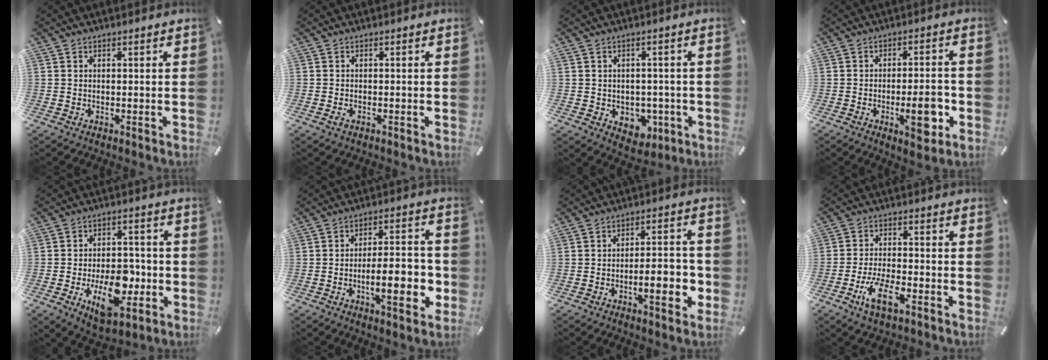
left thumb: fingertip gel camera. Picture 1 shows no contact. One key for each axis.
{"total": 1.2, "fx": -0.6, "fy": 0.6, "fz": 0.9, "tx": -0.015, "ty": 0.001, "tz": -0.011}
{"total": 5.7, "fx": -1.0, "fy": 5.0, "fz": 2.4, "tx": -0.014, "ty": 0.002, "tz": -0.016}
{"total": 10.2, "fx": -3.2, "fy": 4.0, "fz": 8.9, "tx": -0.108, "ty": 0.008, "tz": -0.046}
{"total": 14.0, "fx": -4.5, "fy": 8.2, "fz": 10.5, "tx": -0.164, "ty": 0.003, "tz": -0.075}
{"total": 14.0, "fx": -3.6, "fy": 4.9, "fz": 12.6, "tx": -0.186, "ty": 0.004, "tz": -0.059}
{"total": 10.3, "fx": -3.2, "fy": 3.7, "fz": 9.0, "tx": -0.114, "ty": 0.007, "tz": -0.052}
{"total": 8.6, "fx": -4.3, "fy": 3.5, "fz": 6.5, "tx": -0.146, "ty": 0.006, "tz": -0.081}